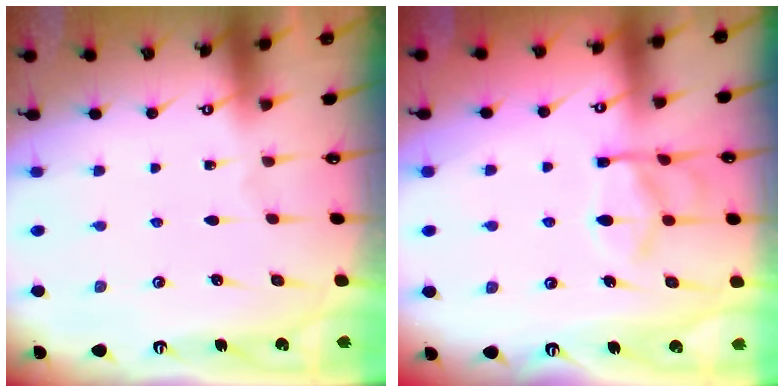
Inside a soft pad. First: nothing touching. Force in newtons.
{"total": 12.7, "press": 12.6, "slide": 1.3}